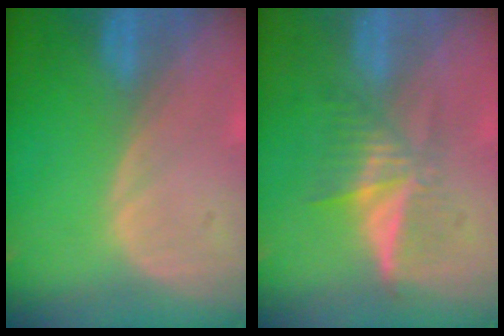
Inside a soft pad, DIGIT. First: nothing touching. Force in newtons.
{"total": 6.3, "press": 5.3, "slide": 3.4}